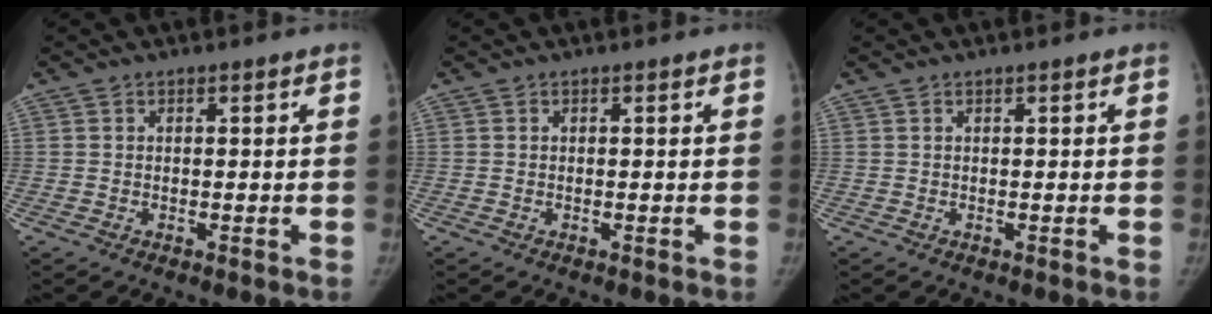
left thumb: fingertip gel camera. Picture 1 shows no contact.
{"total": 0.0}
{"total": 0.0}